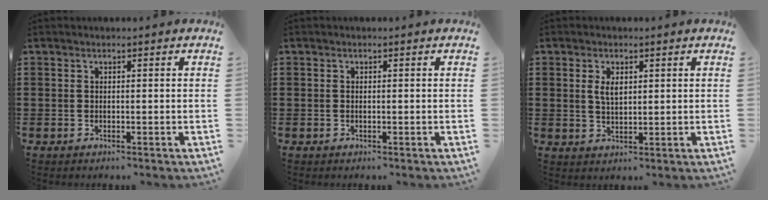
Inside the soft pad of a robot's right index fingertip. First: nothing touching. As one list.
[{"total": 0.0}, {"total": 2.9, "force": [0.9, 1.4, 2.4], "torque": [-0.050, 0.006, 0.015]}]